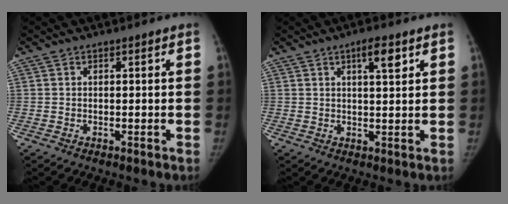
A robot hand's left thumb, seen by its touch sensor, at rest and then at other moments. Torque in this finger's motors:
{"motor_torque": [0.13, -0.40, 0.69, -0.24, 0.20]}